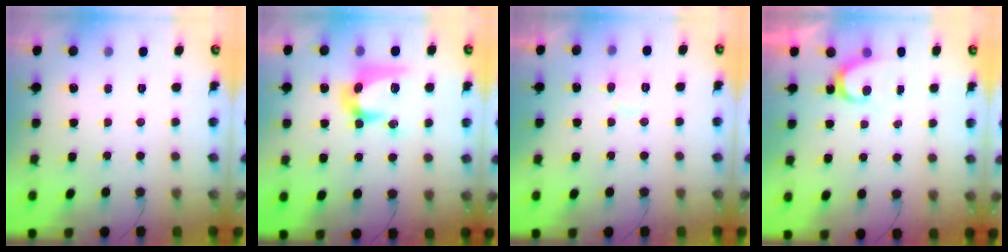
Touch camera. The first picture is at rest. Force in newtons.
{"total": 12.0, "press": 11.9, "slide": 0.7}
{"total": 6.8, "press": 6.8, "slide": 0.4}
{"total": 3.4, "press": 3.3, "slide": 0.4}